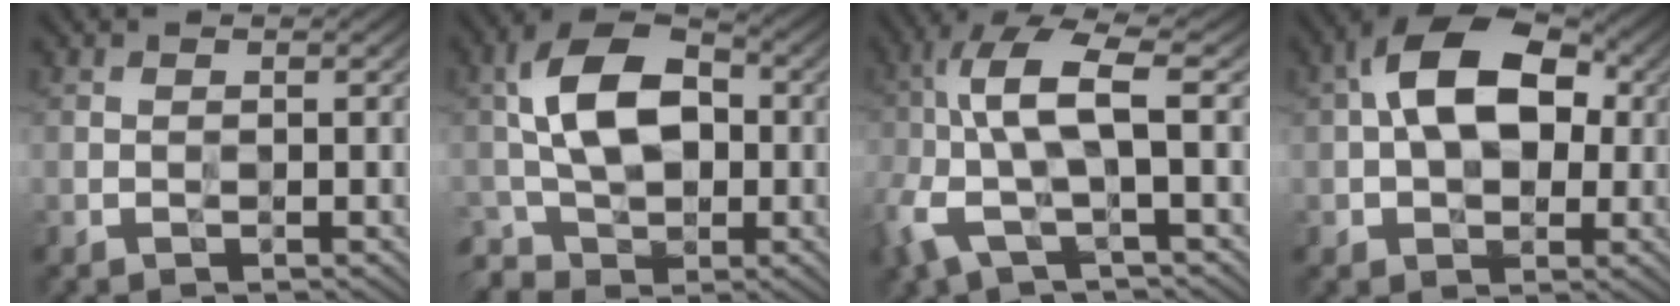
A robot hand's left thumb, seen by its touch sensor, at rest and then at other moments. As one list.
[{"total": 9.8, "force": [-0.7, 6.5, 7.2], "torque": [-0.145, 0.015, -0.026]}, {"total": 9.6, "force": [-1.5, 3.3, 8.9], "torque": [-0.215, 0.008, -0.043]}, {"total": 13.0, "force": [2.1, 8.1, 10.0], "torque": [-0.168, 0.029, 0.017]}]